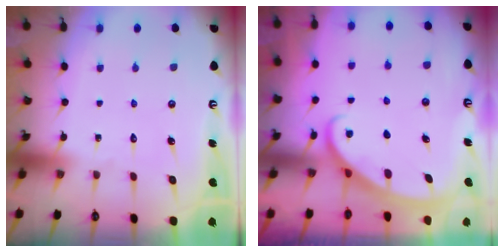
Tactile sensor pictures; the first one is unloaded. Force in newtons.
{"total": 3.1, "press": 3.1, "slide": 0.1}